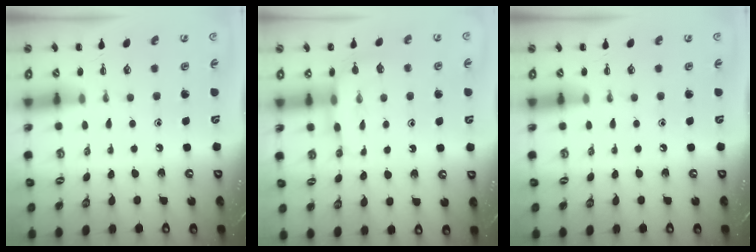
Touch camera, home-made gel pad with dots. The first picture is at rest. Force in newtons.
{"total": 8.3, "press": 8.3, "slide": 1.0}
{"total": 0.0}